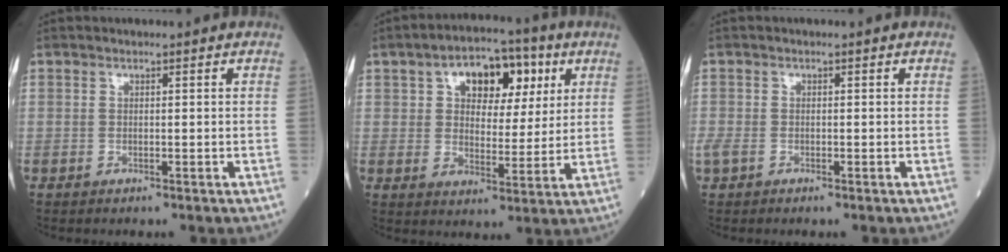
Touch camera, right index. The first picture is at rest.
{"total": 10.9, "force": [4.5, 6.1, 7.8], "torque": [-0.111, 0.030, 0.069]}
{"total": 2.6, "force": [-1.2, 1.6, 1.7], "torque": [-0.051, -0.004, -0.022]}